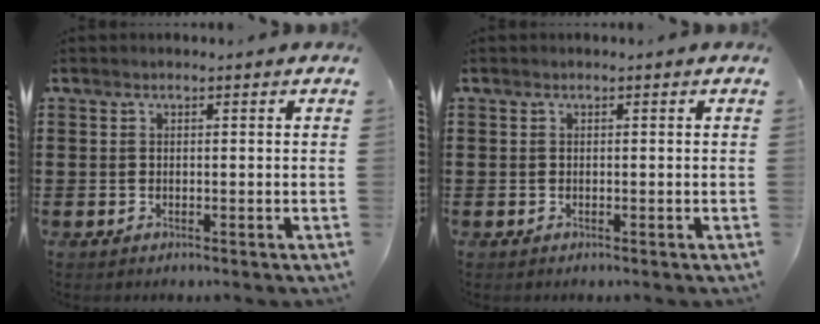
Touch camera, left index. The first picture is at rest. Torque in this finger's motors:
{"motor_torque": [0.00, 0.00, 0.00, 0.00]}